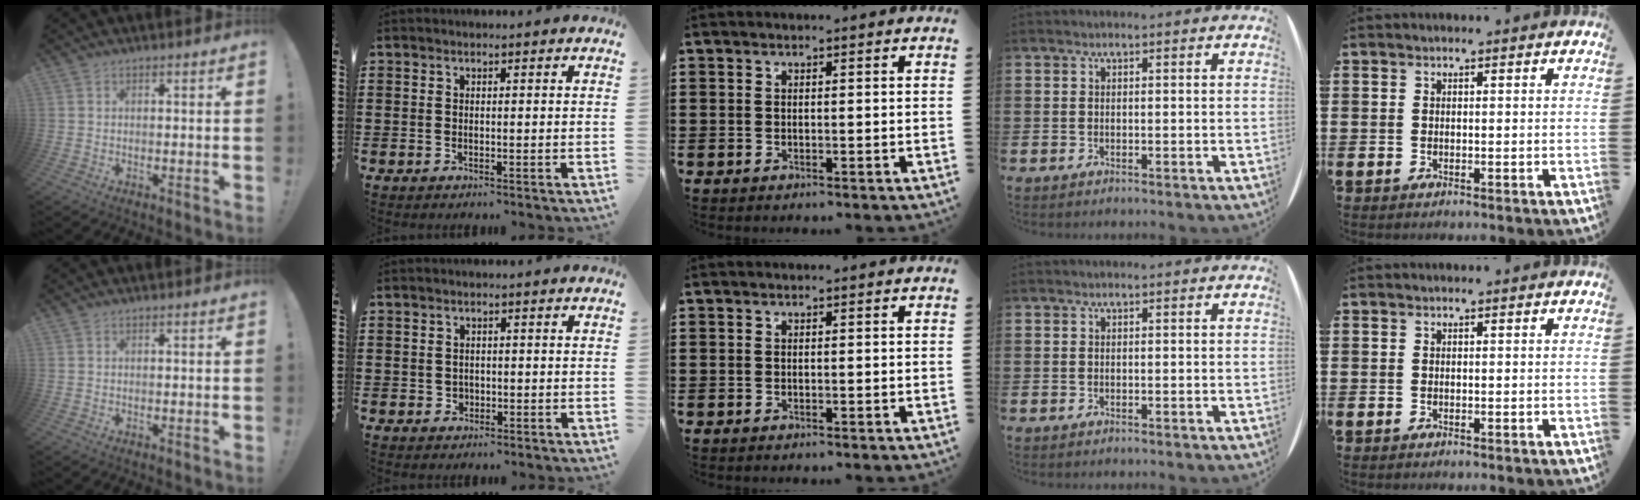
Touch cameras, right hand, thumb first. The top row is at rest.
{"index": {"total": 1.1, "force": [-0.1, 1.1, 0.2], "torque": [-0.007, 0.004, -0.004]}}